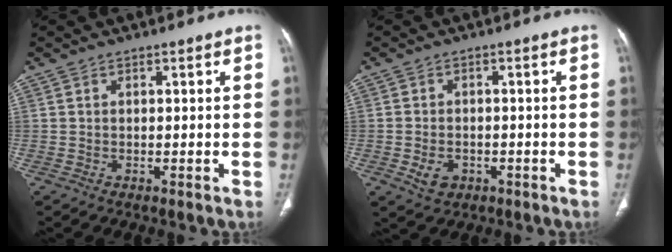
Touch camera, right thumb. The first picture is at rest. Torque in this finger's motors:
{"motor_torque": [-0.26, 0.21, -0.18, 0.07, 0.00]}